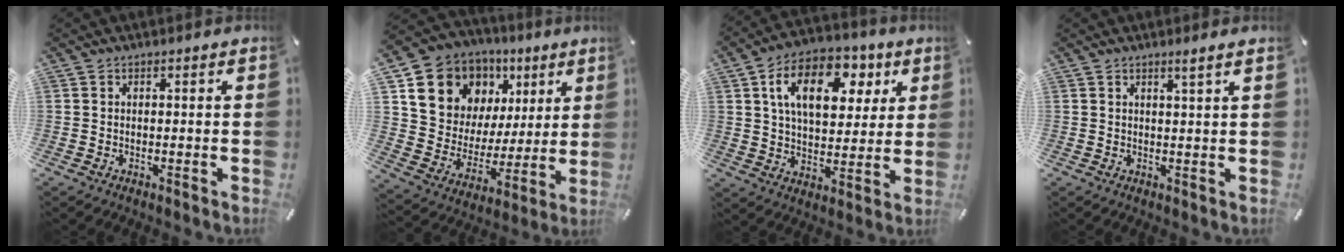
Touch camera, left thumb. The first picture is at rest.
{"total": 13.1, "force": [7.5, 10.5, 2.5], "torque": [-0.061, -0.062, 0.147]}
{"total": 15.8, "force": [6.4, 10.1, 10.4], "torque": [-0.159, -0.011, 0.109]}
{"total": 2.2, "force": [1.6, -0.3, 1.6], "torque": [-0.032, -0.004, 0.027]}